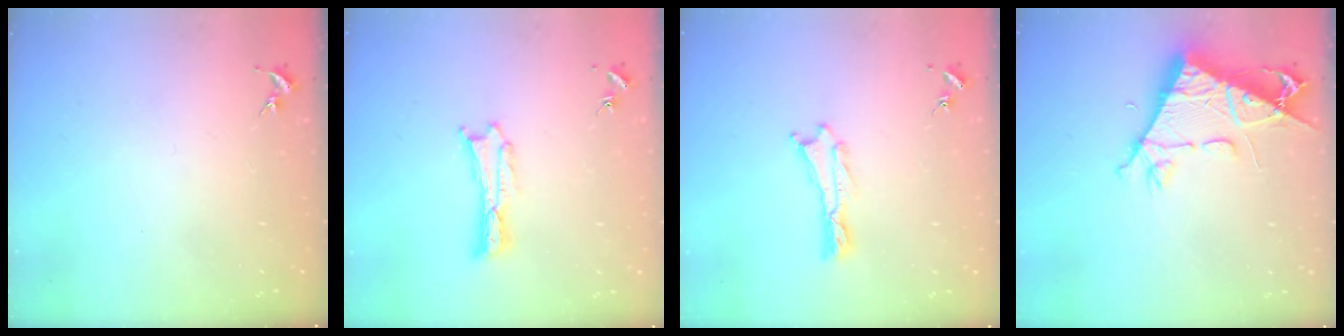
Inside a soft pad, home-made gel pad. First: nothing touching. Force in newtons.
{"total": 0.5, "press": 0.5, "slide": 0.2}
{"total": 0.0}
{"total": 9.2, "press": 9.1, "slide": 1.4}